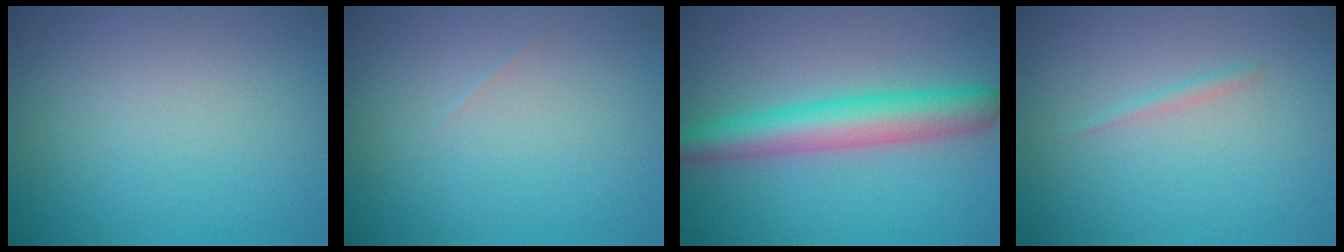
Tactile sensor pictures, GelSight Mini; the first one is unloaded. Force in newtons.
{"total": 0.0}
{"total": 5.6, "press": 5.6, "slide": 0.1}
{"total": 0.7, "press": 0.7, "slide": 0.0}